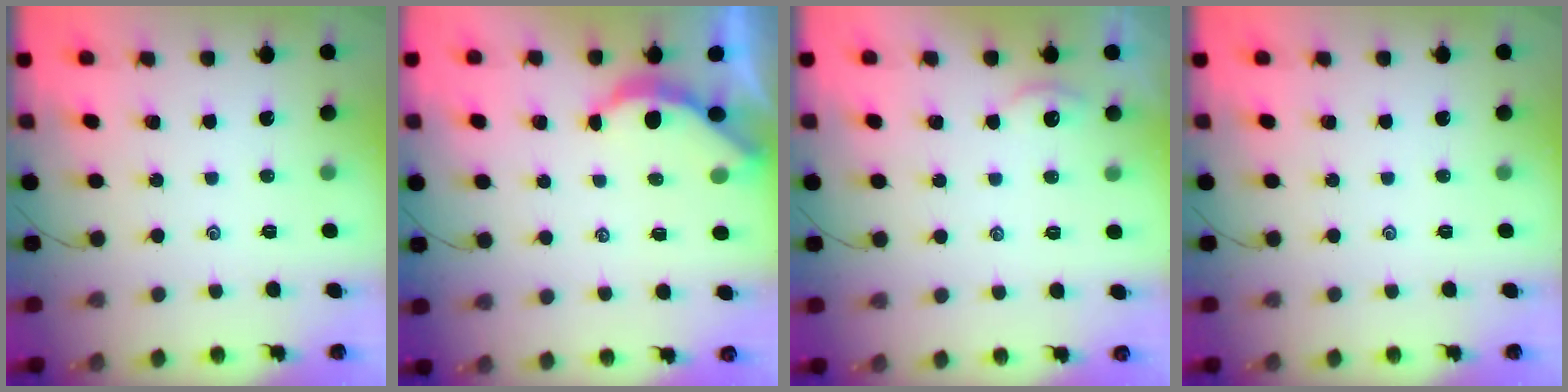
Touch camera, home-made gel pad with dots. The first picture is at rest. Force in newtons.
{"total": 3.1, "press": 3.1, "slide": 0.2}
{"total": 1.2, "press": 1.2, "slide": 0.2}
{"total": 0.0}